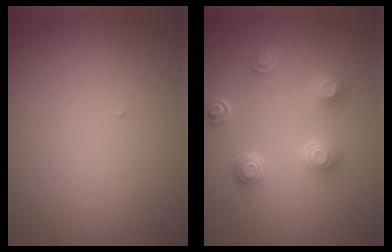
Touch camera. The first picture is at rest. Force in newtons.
{"total": 4.1, "press": 3.2, "slide": 2.6}